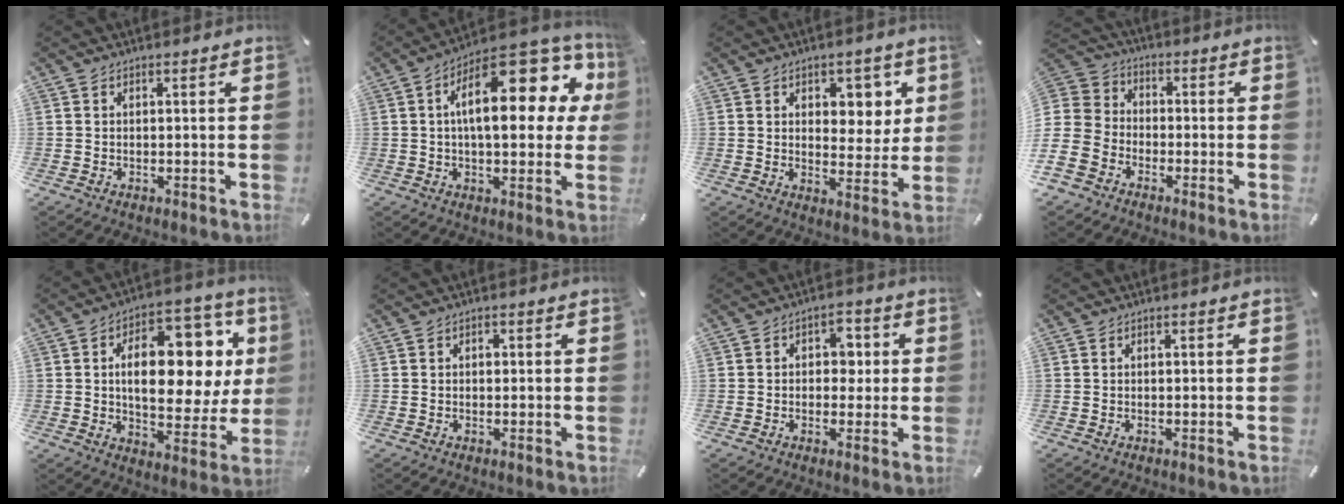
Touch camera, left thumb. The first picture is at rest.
{"total": 21.9, "force": [6.5, 10.1, 18.3], "torque": [-0.277, -0.039, 0.105]}
{"total": 6.3, "force": [3.0, 4.9, 2.7], "torque": [-0.016, -0.016, 0.045]}
{"total": 10.5, "force": [-5.1, 8.4, 3.7], "torque": [-0.097, 0.033, -0.098]}
{"total": 19.6, "force": [4.9, 11.0, 15.5], "torque": [-0.216, -0.027, 0.078]}
{"total": 0.9, "force": [0.1, 0.8, 0.4], "torque": [0.000, 0.001, -0.002]}
{"total": 4.0, "force": [-0.2, 3.1, 2.5], "torque": [-0.018, -0.001, -0.016]}
{"total": 0.0}